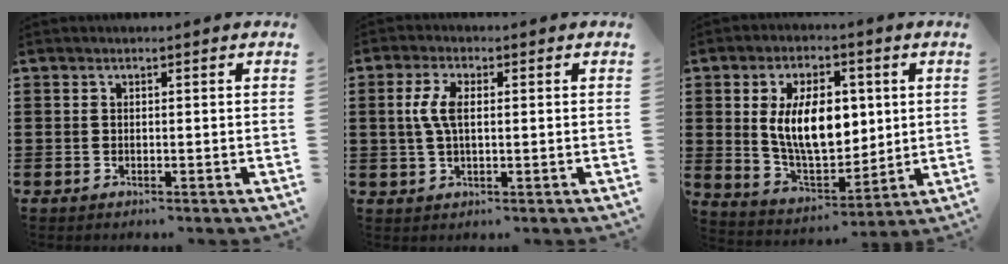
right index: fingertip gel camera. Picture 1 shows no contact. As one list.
[{"total": 4.9, "force": [0.6, 2.0, 4.4], "torque": [-0.103, 0.004, 0.003]}, {"total": 11.7, "force": [2.1, 6.6, 9.4], "torque": [-0.184, 0.002, 0.034]}]